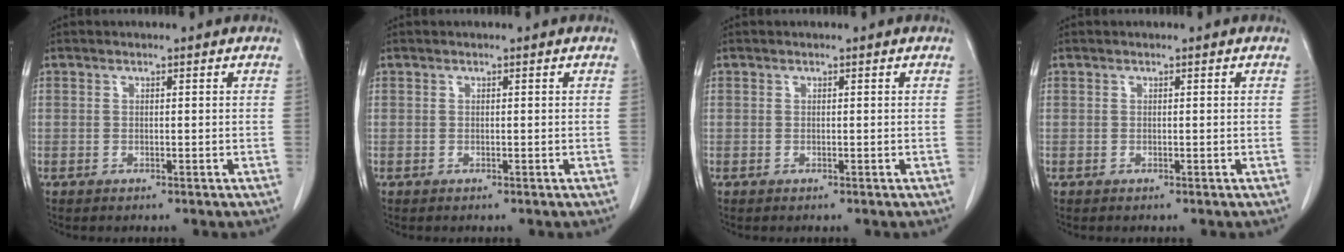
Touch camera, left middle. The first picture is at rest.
{"total": 0.0}
{"total": 0.0}
{"total": 0.0}